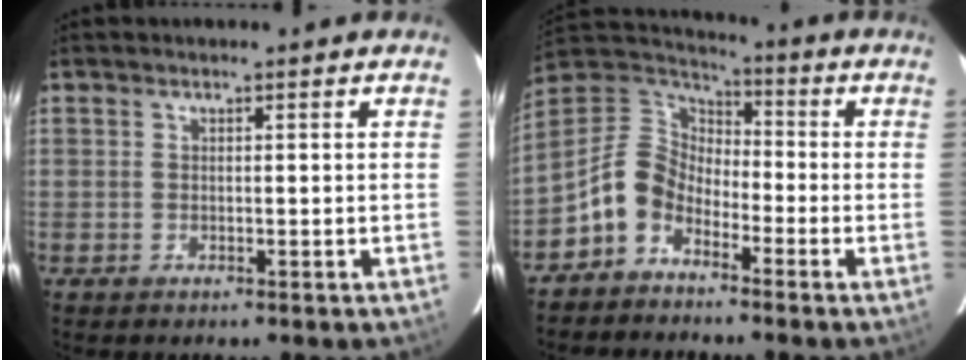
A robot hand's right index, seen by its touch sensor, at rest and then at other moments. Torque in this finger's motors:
{"motor_torque": [0.79, -0.20, 0.50, 0.00]}